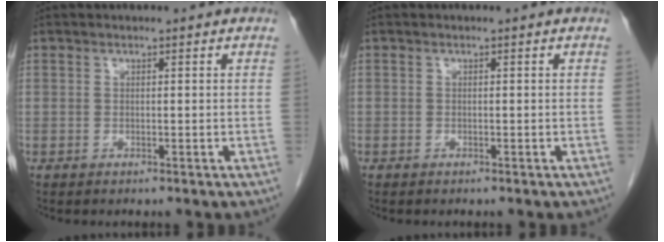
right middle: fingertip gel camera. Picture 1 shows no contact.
{"total": 0.0}